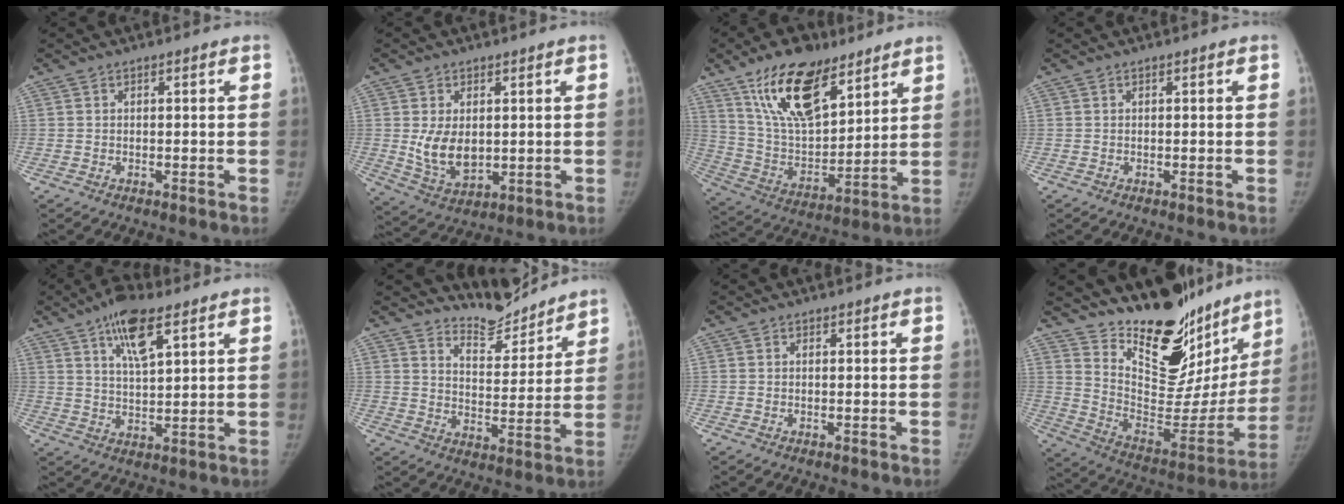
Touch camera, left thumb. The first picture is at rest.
{"total": 8.0, "force": [1.0, 5.6, 5.7], "torque": [-0.079, -0.021, 0.035]}
{"total": 19.9, "force": [12.1, 9.4, 12.7], "torque": [-0.182, -0.059, 0.223]}
{"total": 0.0}
{"total": 9.7, "force": [5.6, 3.4, 7.2], "torque": [-0.113, -0.024, 0.096]}
{"total": 8.8, "force": [8.6, 1.5, -0.1], "torque": [0.024, -0.078, 0.147]}
{"total": 0.0}
{"total": 27.0, "force": [21.3, 11.5, 11.9], "torque": [-0.137, -0.128, 0.319]}